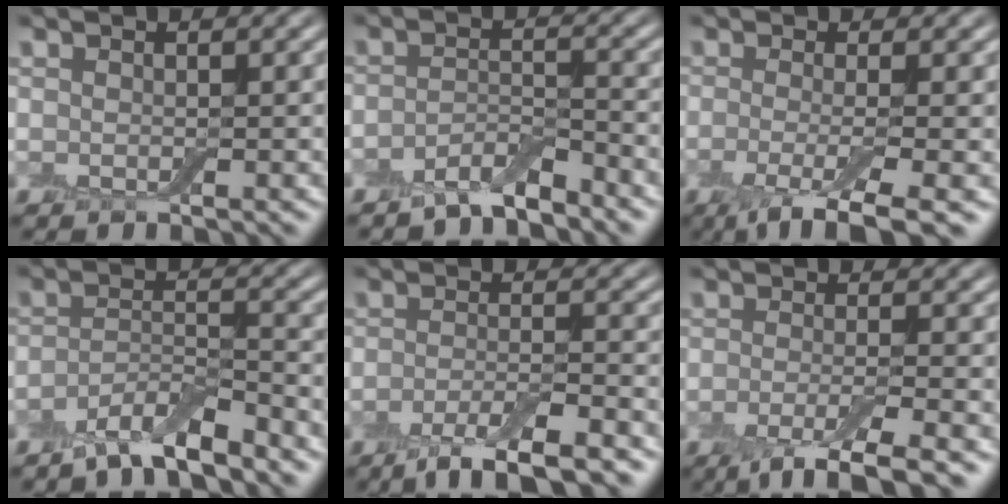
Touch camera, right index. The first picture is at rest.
{"total": 3.0, "force": [-2.6, 0.6, 1.4], "torque": [-0.024, 0.008, -0.052]}
{"total": 6.0, "force": [-2.4, 1.6, 5.3], "torque": [-0.081, -0.011, -0.052]}
{"total": 4.4, "force": [-3.5, 1.0, 2.5], "torque": [-0.046, -0.001, -0.072]}
{"total": 5.3, "force": [-3.5, 1.0, 3.7], "torque": [-0.062, -0.002, -0.065]}
{"total": 4.9, "force": [-2.7, 1.1, 3.9], "torque": [-0.060, -0.008, -0.055]}